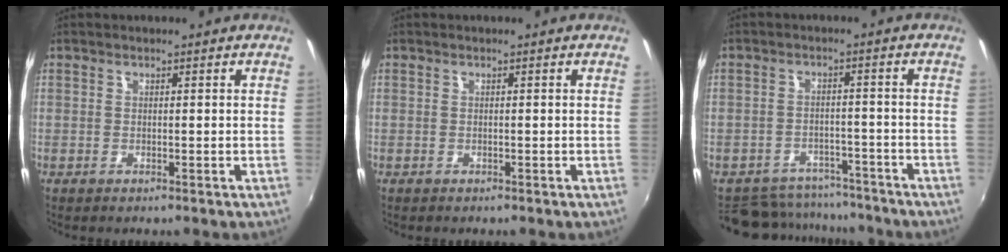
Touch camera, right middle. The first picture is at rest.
{"total": 0.7, "force": [-0.5, 0.6, 0.1], "torque": [-0.002, -0.001, -0.005]}
{"total": 12.5, "force": [-10.8, 5.5, 2.9], "torque": [-0.080, 0.016, -0.145]}